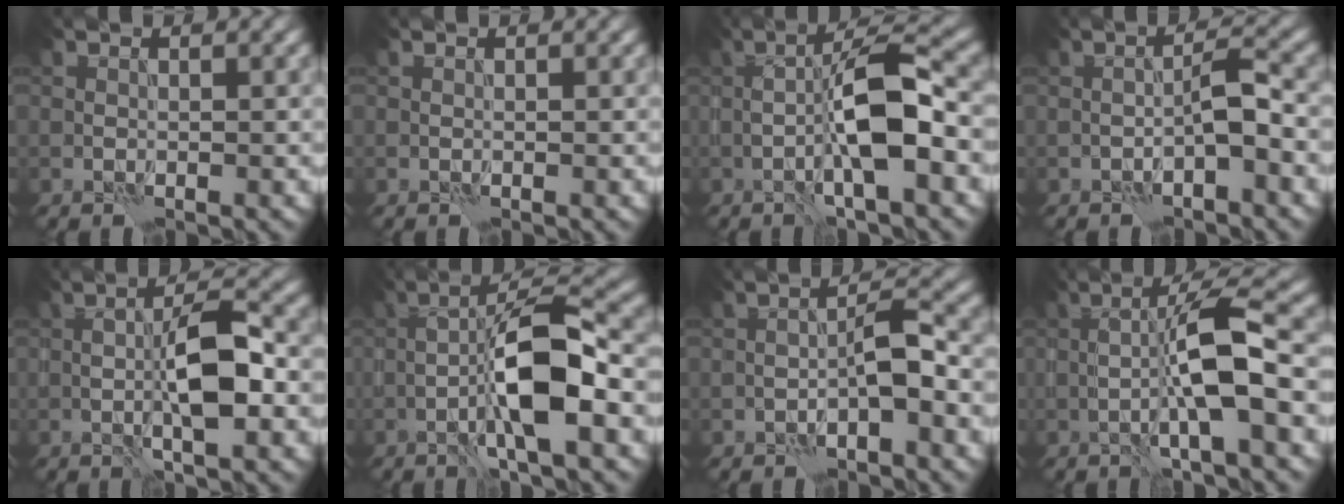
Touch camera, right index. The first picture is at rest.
{"total": 0.0}
{"total": 5.3, "force": [-0.5, 0.8, 5.3], "torque": [-0.108, 0.010, -0.019]}
{"total": 1.6, "force": [-0.4, -0.3, 1.5], "torque": [-0.046, 0.005, -0.019]}
{"total": 4.3, "force": [0.2, 0.7, 4.3], "torque": [-0.094, 0.001, -0.005]}
{"total": 6.6, "force": [-1.4, 1.1, 6.3], "torque": [-0.126, 0.013, -0.033]}
{"total": 1.9, "force": [-0.5, -0.1, 1.9], "torque": [-0.050, 0.006, -0.021]}
{"total": 5.3, "force": [-0.1, 0.4, 5.3], "torque": [-0.108, 0.008, -0.011]}